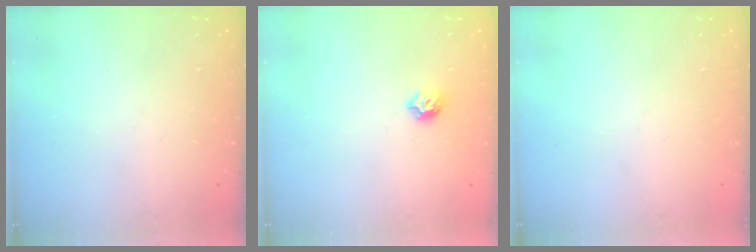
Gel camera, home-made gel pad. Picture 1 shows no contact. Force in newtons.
{"total": 6.4, "press": 6.3, "slide": 0.9}
{"total": 0.0}